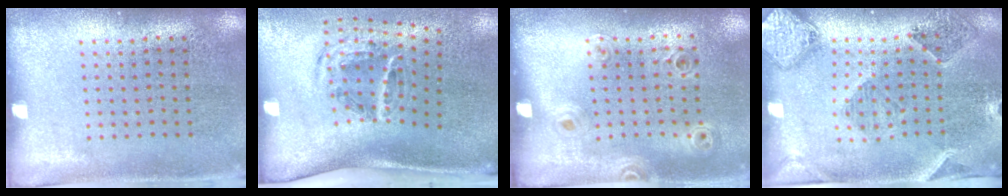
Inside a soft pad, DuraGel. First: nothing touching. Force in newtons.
{"total": 2.1, "press": 1.2, "slide": 1.7}
{"total": 0.9, "press": 0.9, "slide": 0.3}
{"total": 1.6, "press": 1.6, "slide": 0.3}